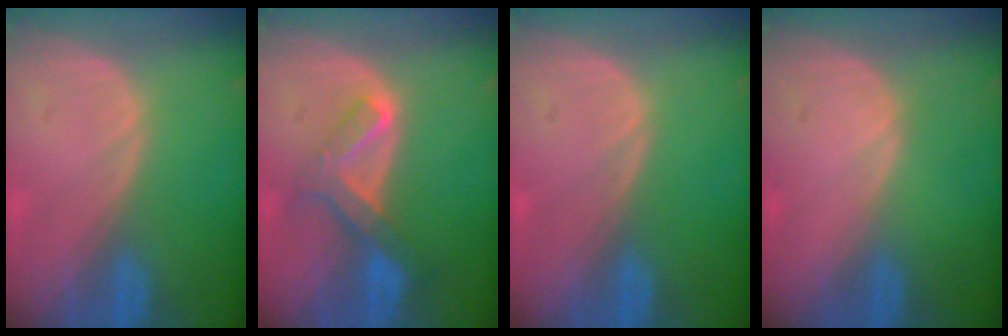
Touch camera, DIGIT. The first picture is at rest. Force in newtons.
{"total": 6.7, "press": 5.8, "slide": 3.4}
{"total": 0.0}
{"total": 0.0}